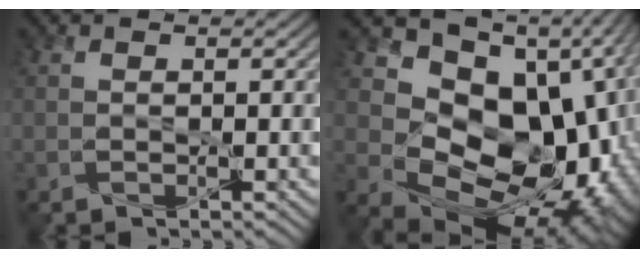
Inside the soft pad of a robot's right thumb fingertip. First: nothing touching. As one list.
[{"total": 18.0, "force": [0.3, 12.9, 12.6], "torque": [-0.172, -0.048, 0.052]}]